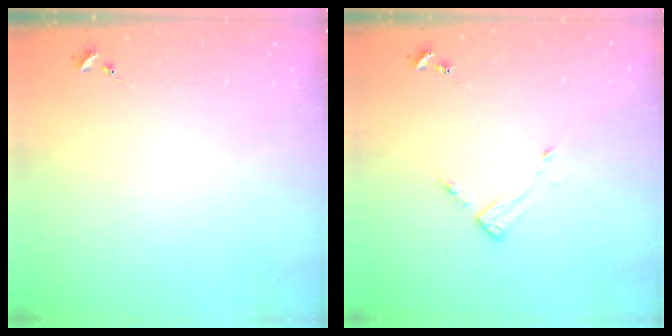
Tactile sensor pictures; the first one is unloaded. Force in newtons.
{"total": 3.4, "press": 3.4, "slide": 0.4}